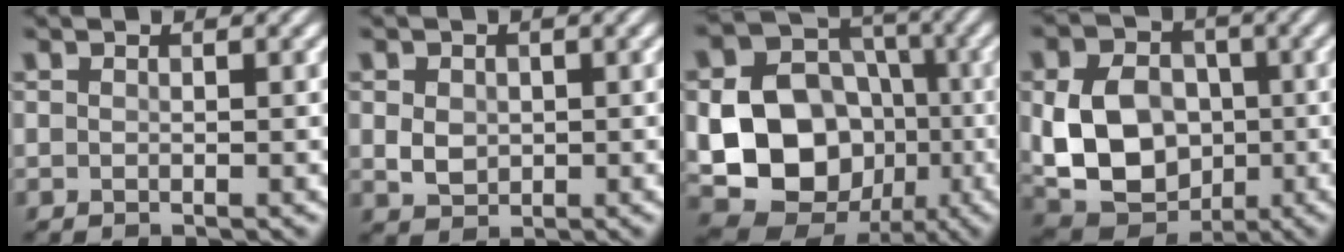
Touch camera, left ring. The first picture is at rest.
{"total": 2.3, "force": [0.2, 1.9, 1.3], "torque": [-0.028, -0.003, 0.003]}
{"total": 13.9, "force": [-2.4, 11.5, 7.5], "torque": [-0.140, -0.022, -0.052]}
{"total": 9.8, "force": [-0.7, 7.4, 6.3], "torque": [-0.124, -0.007, -0.015]}